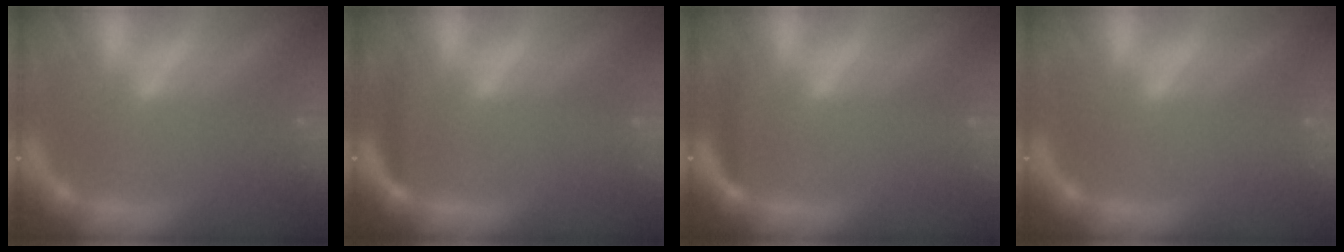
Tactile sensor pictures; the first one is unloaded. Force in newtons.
{"total": 1.4}
{"total": 1.4}
{"total": 0.0}